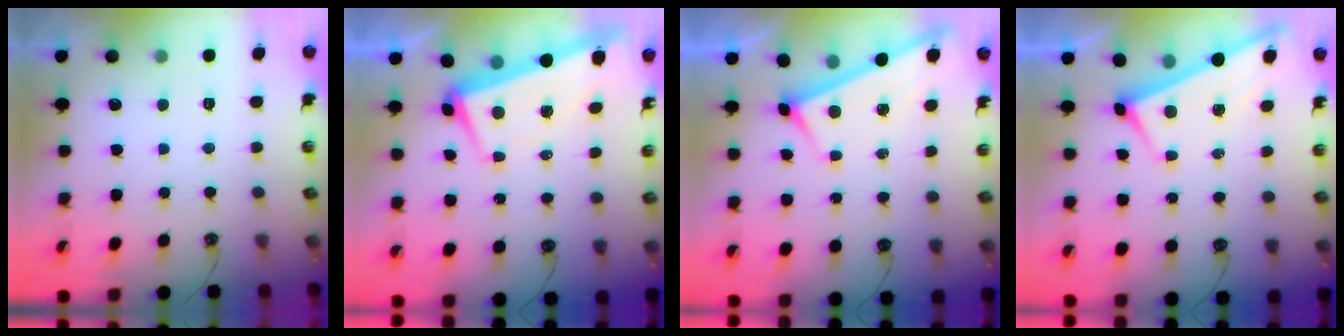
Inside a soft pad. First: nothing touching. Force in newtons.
{"total": 2.2, "press": 0.4, "slide": 2.1}
{"total": 3.6, "press": 3.6, "slide": 0.3}
{"total": 1.8, "press": 1.8, "slide": 0.2}